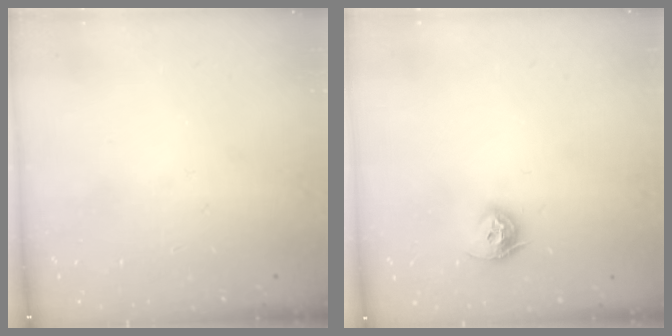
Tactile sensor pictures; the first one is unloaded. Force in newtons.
{"total": 7.8, "press": 7.8, "slide": 0.4}